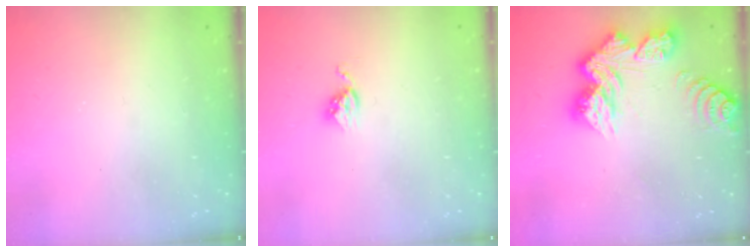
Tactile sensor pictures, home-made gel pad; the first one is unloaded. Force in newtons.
{"total": 3.6, "press": 3.6, "slide": 0.4}
{"total": 14.2, "press": 14.1, "slide": 1.6}